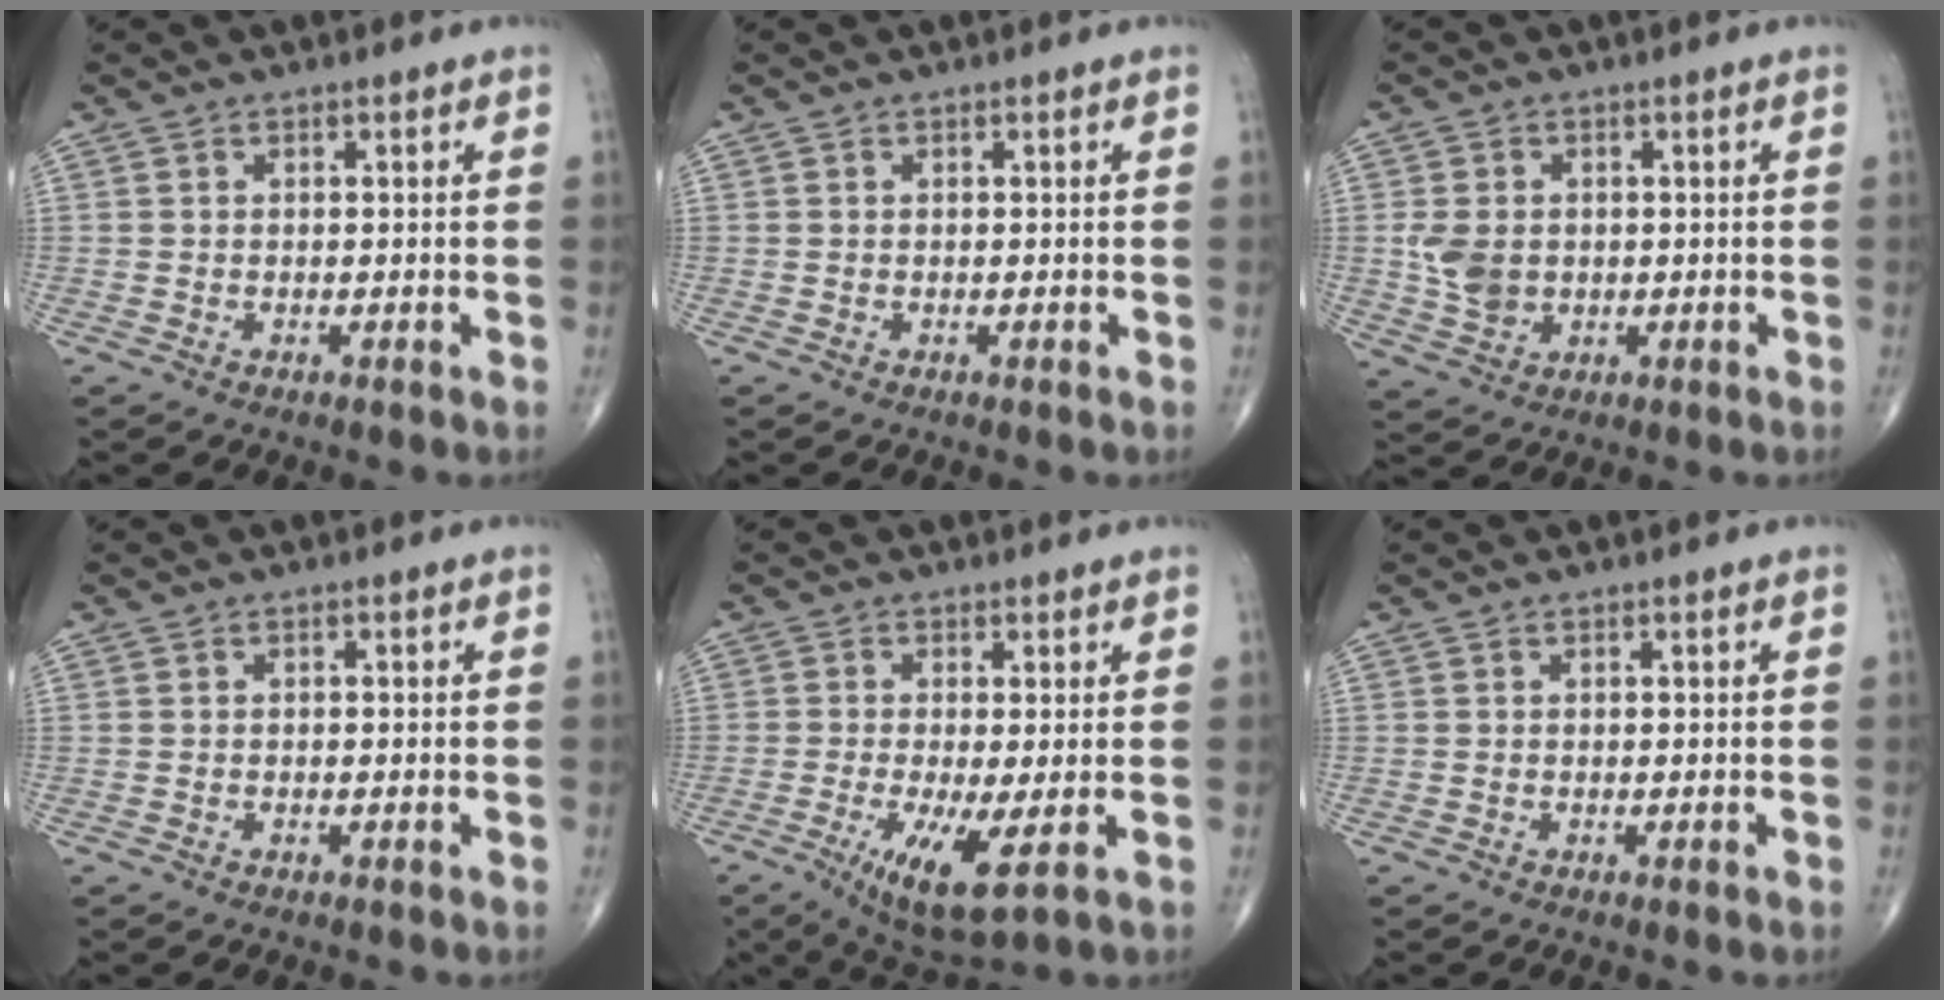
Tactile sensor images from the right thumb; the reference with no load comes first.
{"total": 0.0}
{"total": 6.0, "force": [0.2, 4.7, 3.7], "torque": [-0.060, -0.001, 0.011]}
{"total": 0.0}
{"total": 9.0, "force": [-2.4, 2.0, 8.4], "torque": [-0.152, -0.024, -0.038]}
{"total": 0.0}